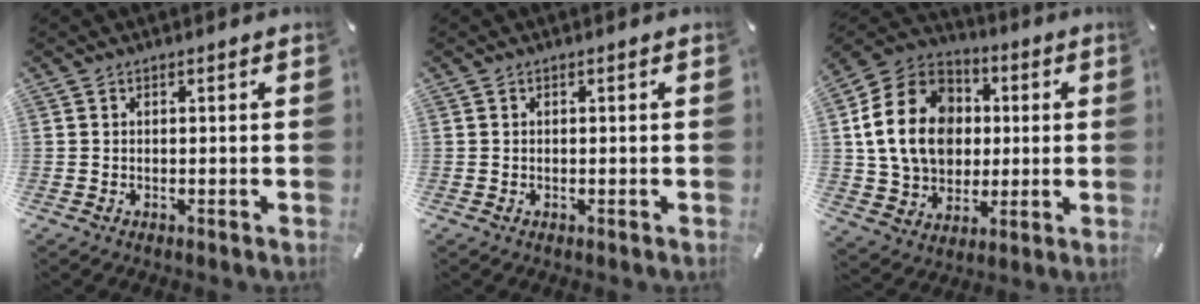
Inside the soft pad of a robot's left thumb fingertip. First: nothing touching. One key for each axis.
{"total": 0.0}
{"total": 19.9, "fx": 1.7, "fy": 16.4, "fz": 11.0, "tx": -0.216, "ty": 0.013, "tz": 0.033}